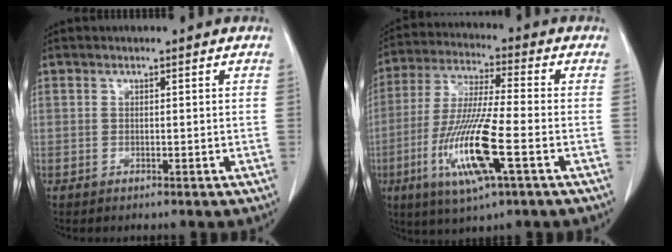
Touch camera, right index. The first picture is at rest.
{"total": 14.4, "force": [-4.7, 1.0, 13.6], "torque": [-0.280, -0.021, -0.089]}